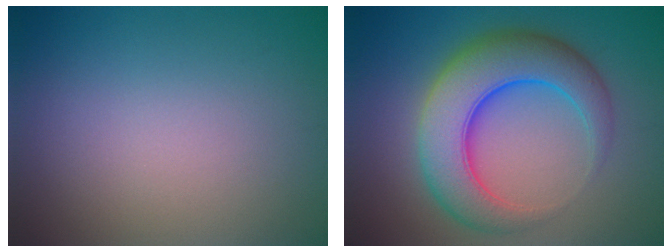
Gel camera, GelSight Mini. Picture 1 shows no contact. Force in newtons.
{"total": 8.7, "press": 8.7, "slide": 0.3}